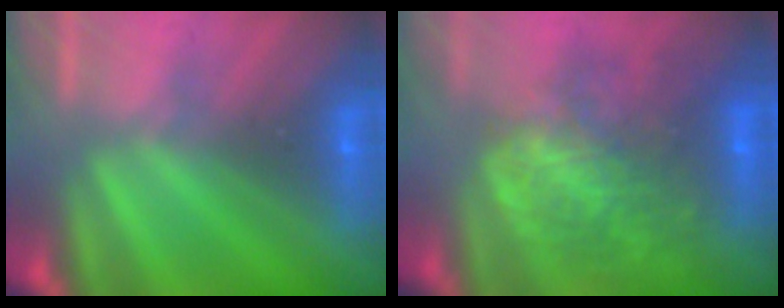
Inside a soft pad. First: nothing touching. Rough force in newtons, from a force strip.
{"total": 5.8}